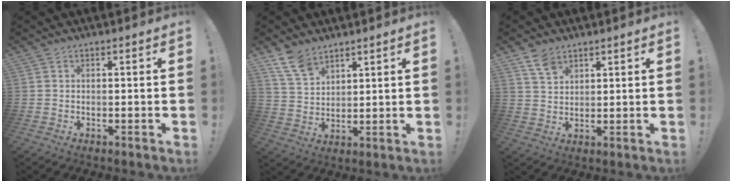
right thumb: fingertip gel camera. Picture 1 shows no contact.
{"total": 8.9, "force": [6.8, 4.6, 3.4], "torque": [-0.067, -0.037, 0.134]}
{"total": 5.8, "force": [4.1, 3.3, 2.4], "torque": [-0.035, -0.021, 0.078]}